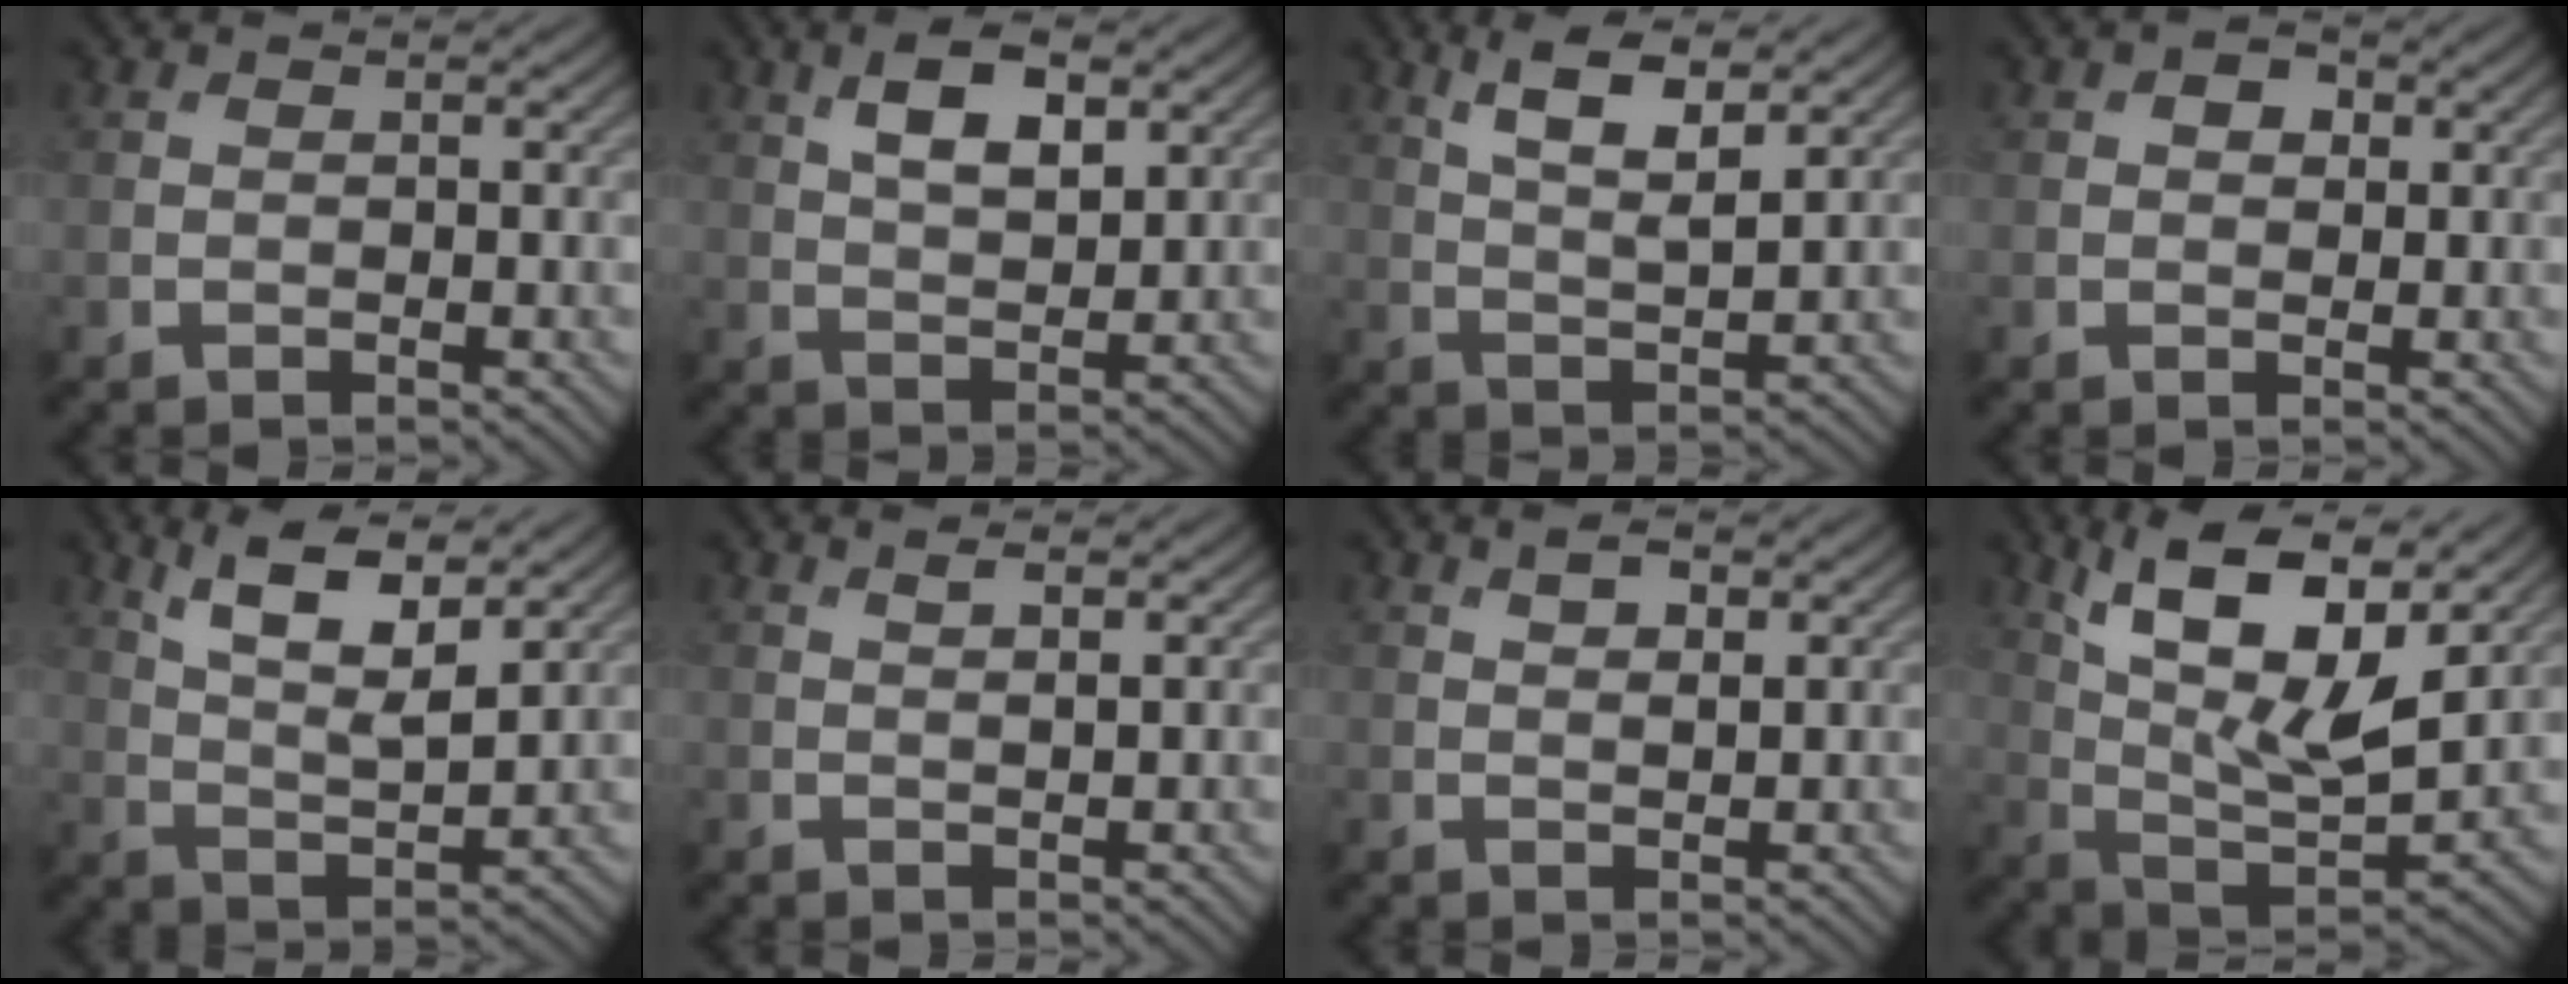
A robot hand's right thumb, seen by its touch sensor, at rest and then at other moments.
{"total": 6.4, "force": [3.0, 2.9, 5.0], "torque": [-0.095, 0.002, 0.054]}
{"total": 7.1, "force": [4.1, 2.0, 5.4], "torque": [-0.105, -0.003, 0.081]}
{"total": 2.1, "force": [0.7, 1.4, 1.3], "torque": [-0.019, 0.002, 0.008]}
{"total": 8.8, "force": [5.3, 2.8, 6.5], "torque": [-0.124, -0.003, 0.100]}
{"total": 1.7, "force": [1.1, 0.3, 1.3], "torque": [-0.023, -0.003, 0.022]}
{"total": 2.8, "force": [1.5, 1.2, 2.0], "torque": [-0.032, -0.005, 0.031]}
{"total": 15.9, "force": [8.0, 5.8, 12.5], "torque": [-0.235, 0.010, 0.134]}